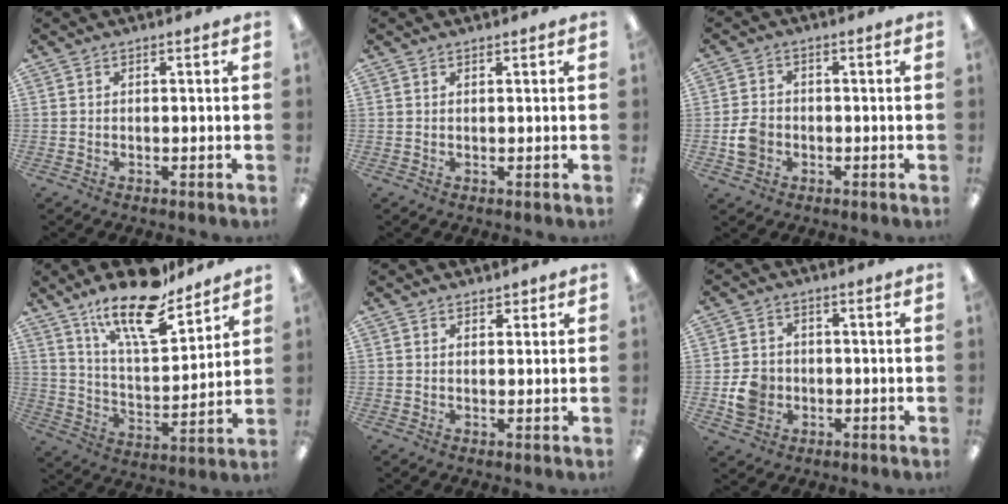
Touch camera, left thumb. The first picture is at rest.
{"total": 0.7, "force": [0.6, 0.2, 0.3], "torque": [-0.007, 0.001, 0.011]}
{"total": 4.8, "force": [-1.2, 4.1, 2.3], "torque": [-0.037, 0.004, -0.023]}
{"total": 18.2, "force": [14.0, 5.7, 10.3], "torque": [-0.177, -0.083, 0.236]}
{"total": 2.1, "force": [1.7, 1.0, 0.7], "torque": [-0.007, -0.003, 0.030]}
{"total": 6.1, "force": [-1.4, 5.4, 2.5], "torque": [-0.048, 0.008, -0.024]}